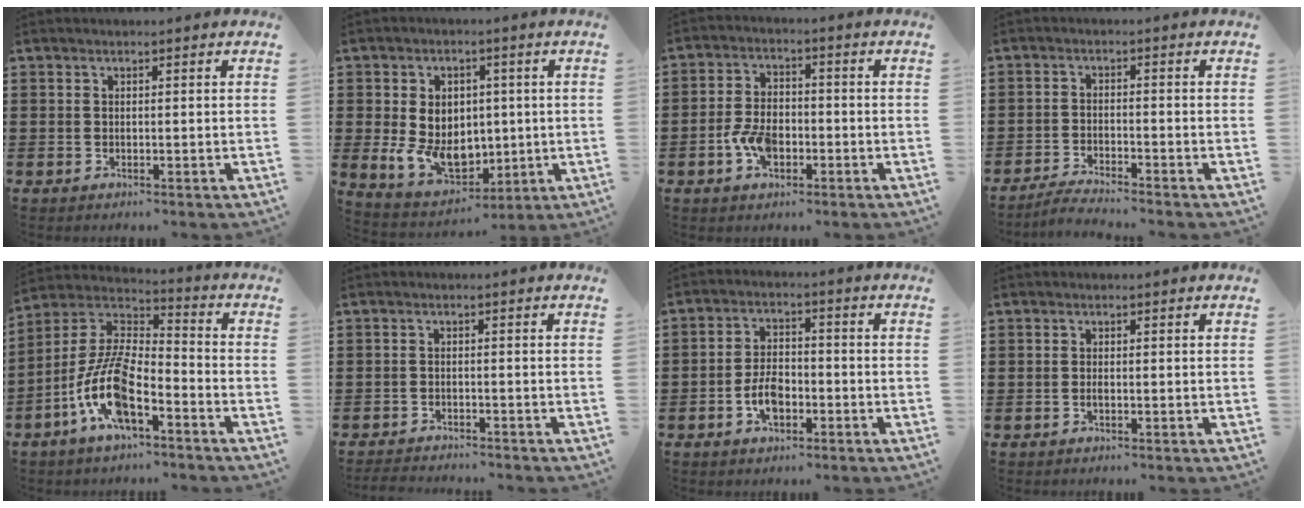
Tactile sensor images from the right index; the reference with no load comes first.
{"total": 8.5, "force": [-0.1, 6.8, 5.2], "torque": [-0.118, 0.006, -0.003]}
{"total": 5.6, "force": [-1.9, 3.3, 4.1], "torque": [-0.100, 0.000, -0.039]}
{"total": 2.9, "force": [-2.8, -0.2, 0.6], "torque": [-0.013, 0.001, -0.056]}
{"total": 11.8, "force": [-6.1, 4.1, 9.1], "torque": [-0.219, -0.011, -0.125]}
{"total": 1.9, "force": [-1.9, -0.1, 0.0], "torque": [-0.006, -0.002, -0.040]}
{"total": 5.3, "force": [-2.1, 3.0, 3.9], "torque": [-0.087, 0.003, -0.042]}
{"total": 0.7, "force": [-0.2, 0.3, 0.6], "torque": [-0.012, -0.002, -0.003]}